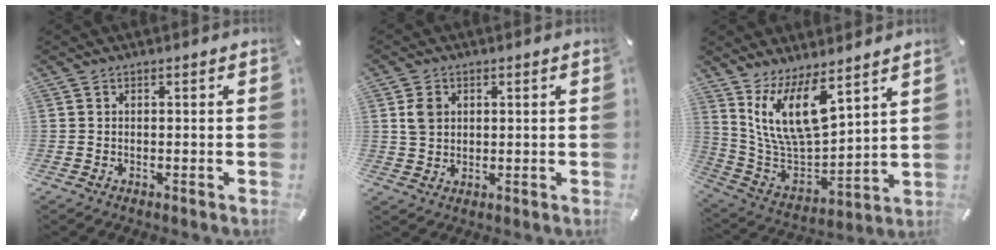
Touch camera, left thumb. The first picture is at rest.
{"total": 4.0, "force": [1.1, 3.6, 1.4], "torque": [-0.025, 0.004, 0.018]}
{"total": 15.9, "force": [9.8, 6.9, 10.4], "torque": [-0.236, -0.057, 0.178]}